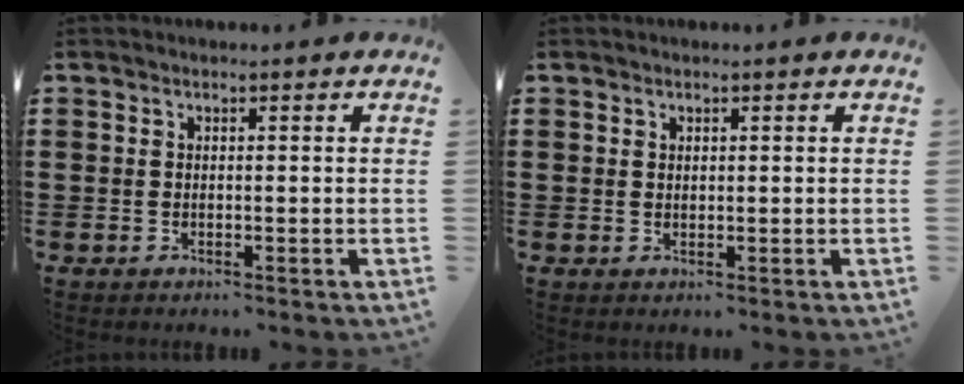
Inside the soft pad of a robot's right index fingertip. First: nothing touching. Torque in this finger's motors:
{"motor_torque": [-0.37, 1.11, -0.04, 0.00]}